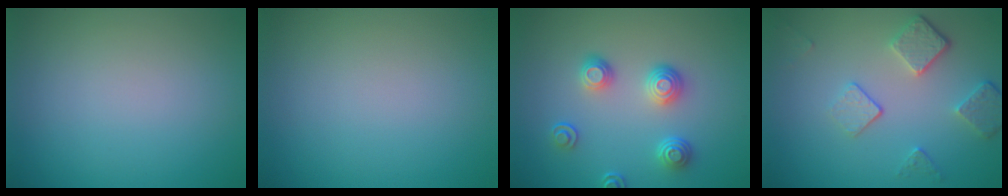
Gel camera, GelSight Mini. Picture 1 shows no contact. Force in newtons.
{"total": 0.0}
{"total": 3.4, "press": 2.8, "slide": 1.9}
{"total": 3.8, "press": 2.9, "slide": 2.5}